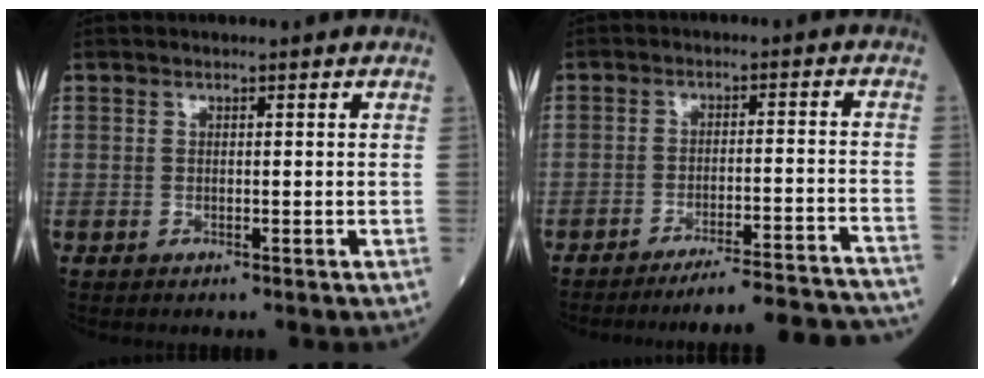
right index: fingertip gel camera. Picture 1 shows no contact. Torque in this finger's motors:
{"motor_torque": [0.84, -0.99, 0.68, 0.13]}